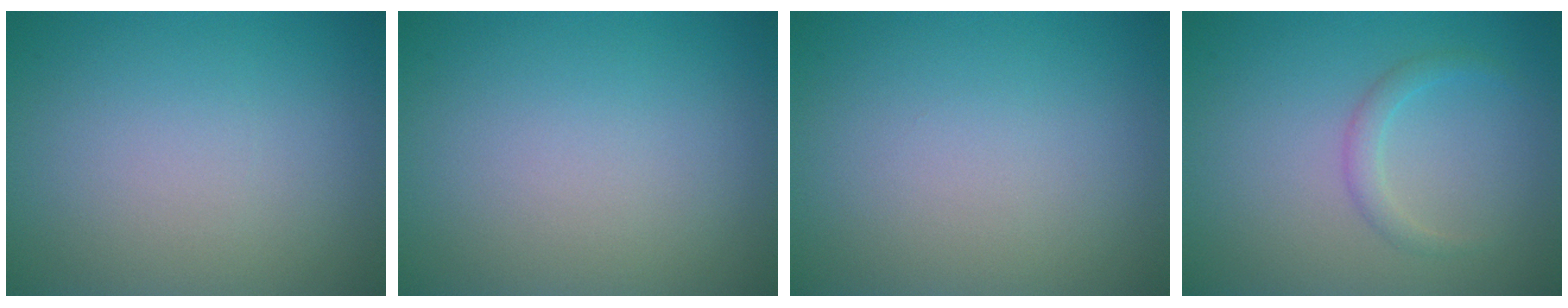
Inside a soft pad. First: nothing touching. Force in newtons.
{"total": 0.0}
{"total": 0.0}
{"total": 1.4, "press": 1.4, "slide": 0.0}